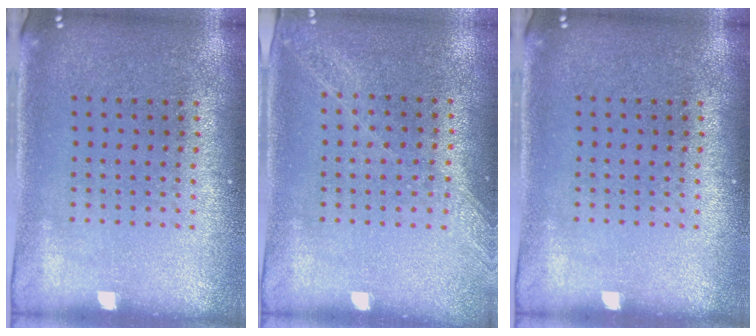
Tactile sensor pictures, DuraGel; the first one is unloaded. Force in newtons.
{"total": 1.2, "press": 1.2, "slide": 0.2}
{"total": 0.0}